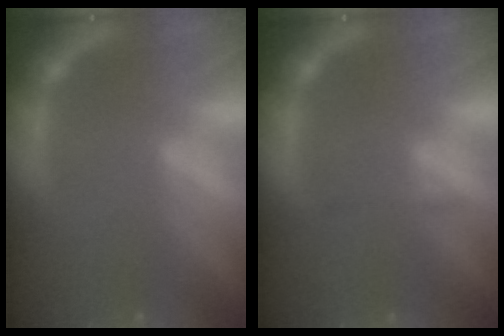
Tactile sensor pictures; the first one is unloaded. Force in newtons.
{"total": 0.9}